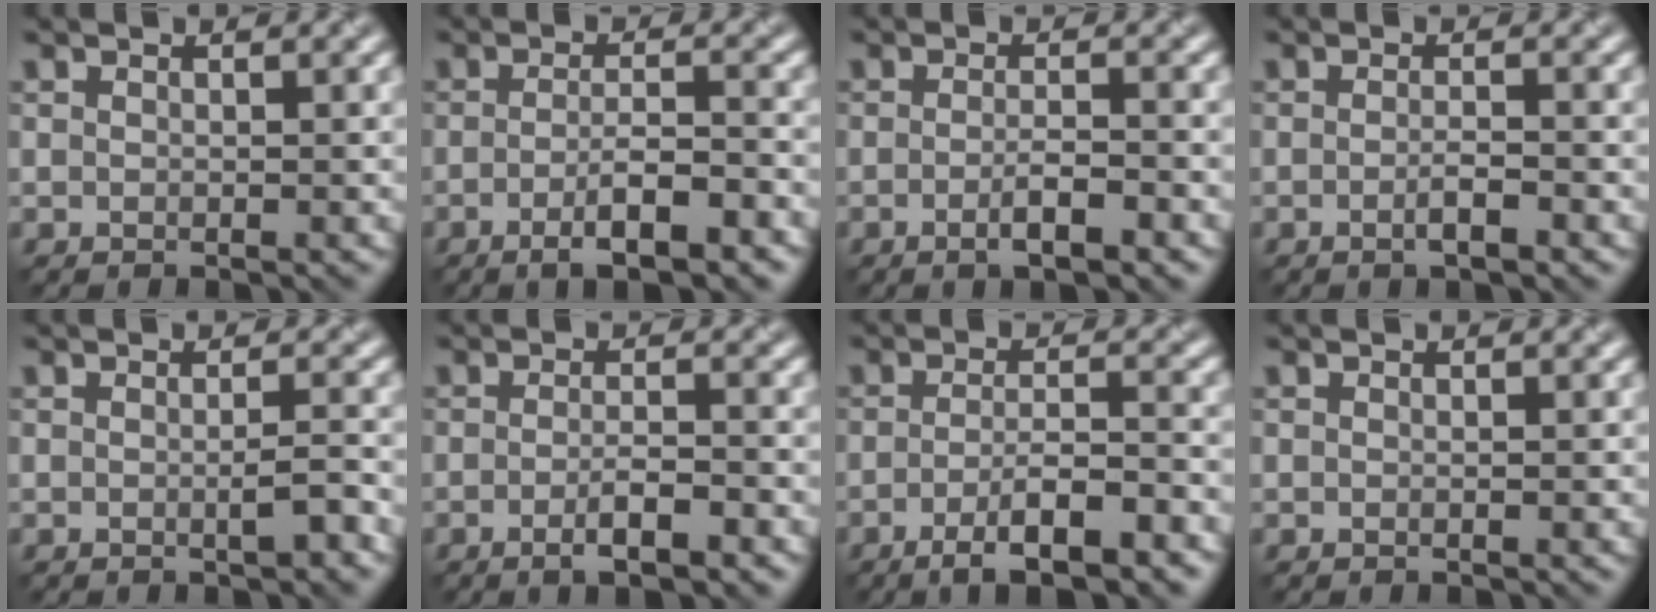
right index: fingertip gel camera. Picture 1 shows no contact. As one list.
[{"total": 4.8, "force": [-2.3, 1.0, 4.1], "torque": [-0.068, 0.001, -0.038]}, {"total": 2.9, "force": [-1.2, 0.7, 2.6], "torque": [-0.042, 0.000, -0.020]}, {"total": 1.9, "force": [-0.7, 0.4, 1.7], "torque": [-0.028, -0.001, -0.015]}, {"total": 1.7, "force": [-0.4, 0.2, 1.6], "torque": [-0.027, -0.001, -0.007]}, {"total": 3.2, "force": [-1.4, 0.8, 2.8], "torque": [-0.046, 0.000, -0.024]}, {"total": 5.8, "force": [-3.1, 1.2, 4.7], "torque": [-0.076, 0.003, -0.051]}, {"total": 0.0}]